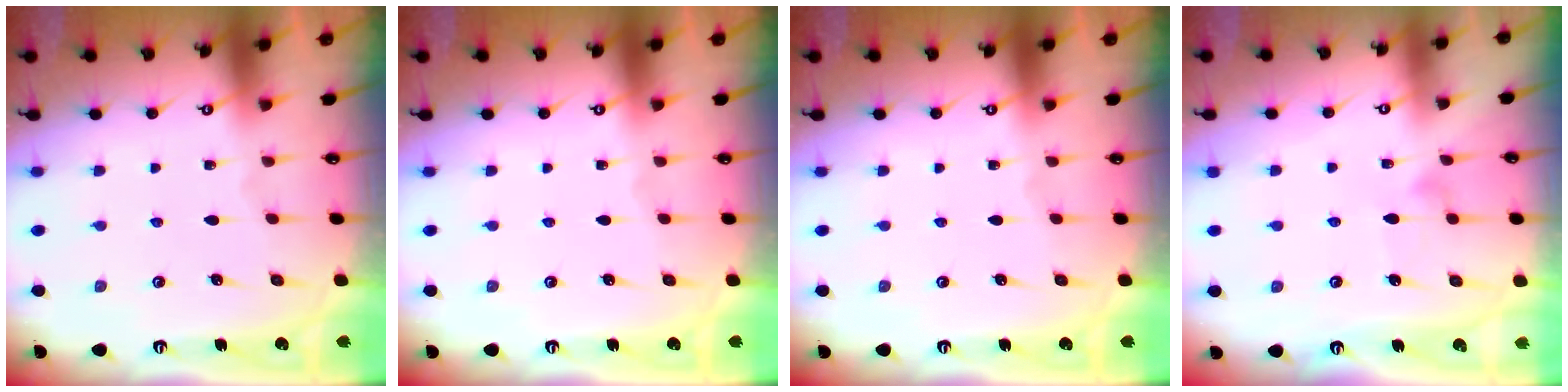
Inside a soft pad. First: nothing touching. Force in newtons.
{"total": 0.0}
{"total": 0.0}
{"total": 6.6, "press": 6.6, "slide": 0.4}